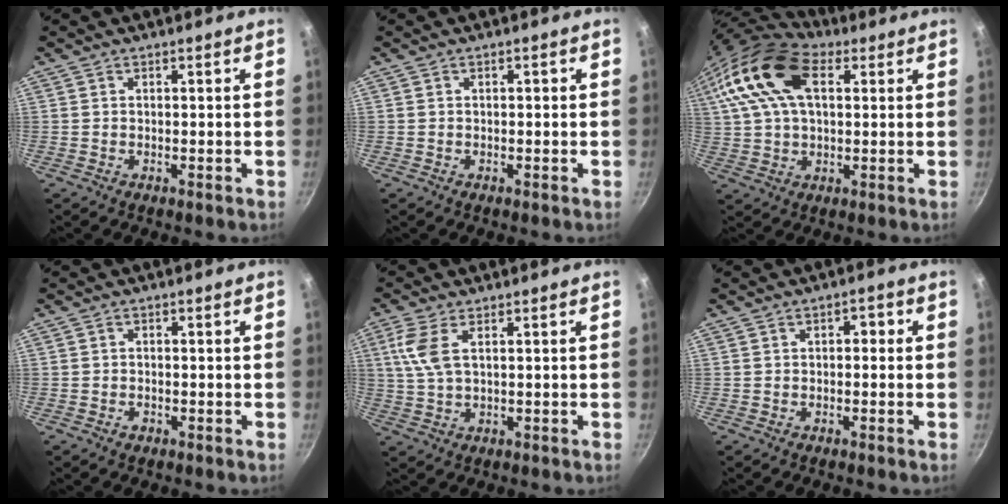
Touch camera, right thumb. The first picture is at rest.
{"total": 0.6, "force": [0.1, 0.3, 0.5], "torque": [-0.003, 0.004, 0.002]}
{"total": 18.4, "force": [6.5, 10.8, 13.4], "torque": [-0.260, 0.011, 0.107]}
{"total": 1.0, "force": [-0.6, 0.8, 0.3], "torque": [-0.002, 0.001, -0.009]}
{"total": 6.2, "force": [2.1, 2.7, 5.2], "torque": [-0.117, 0.002, 0.045]}
{"total": 2.1, "force": [0.2, 1.4, 1.6], "torque": [-0.014, 0.006, -0.003]}